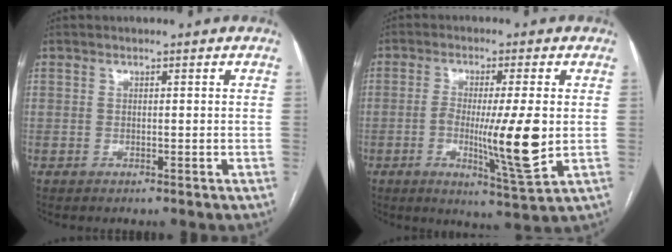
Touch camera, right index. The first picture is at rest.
{"total": 10.8, "force": [-1.3, 0.4, 10.7], "torque": [-0.179, -0.024, -0.023]}